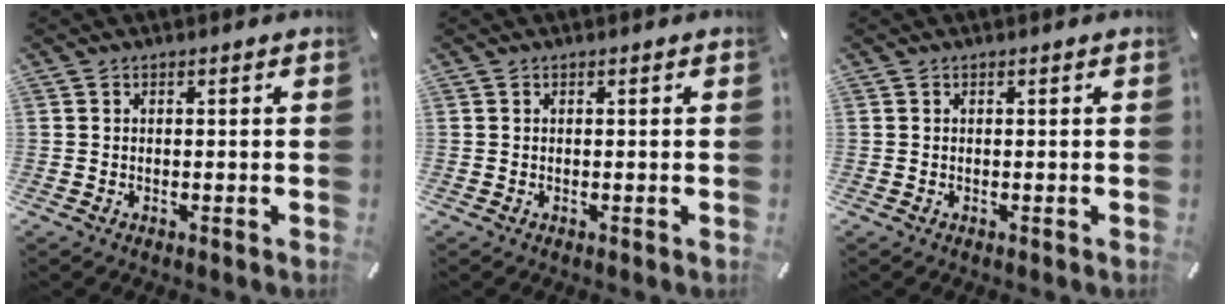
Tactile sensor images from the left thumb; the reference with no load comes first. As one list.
[{"total": 0.0}, {"total": 0.0}]